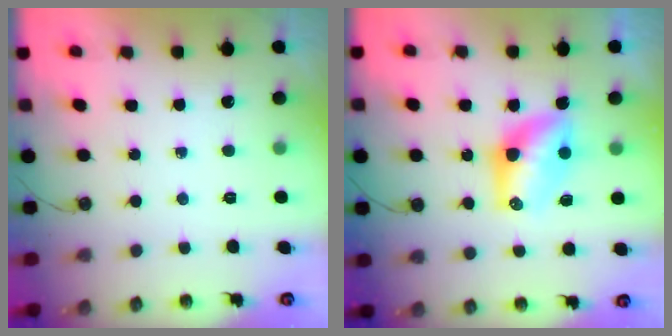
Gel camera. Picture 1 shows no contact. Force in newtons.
{"total": 9.9, "press": 9.1, "slide": 4.1}